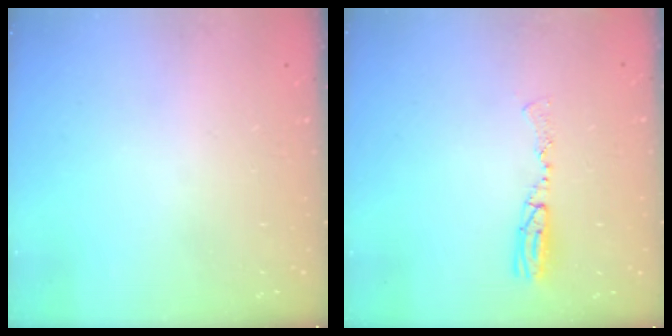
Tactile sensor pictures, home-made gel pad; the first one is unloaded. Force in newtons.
{"total": 6.9, "press": 6.7, "slide": 1.8}